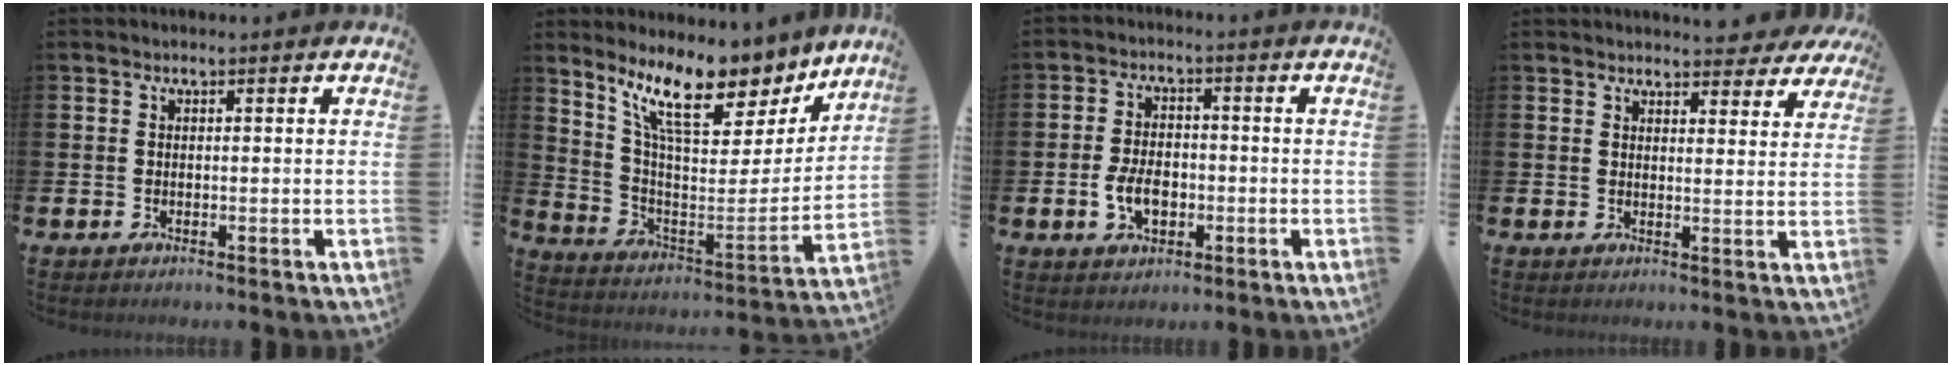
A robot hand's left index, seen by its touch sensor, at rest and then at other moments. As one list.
[{"total": 12.0, "force": [9.4, 4.2, 6.3], "torque": [-0.143, -0.063, 0.160]}, {"total": 4.9, "force": [-1.2, 3.1, 3.6], "torque": [-0.065, 0.003, -0.026]}, {"total": 3.4, "force": [3.3, 0.8, 0.1], "torque": [0.006, -0.024, 0.057]}]